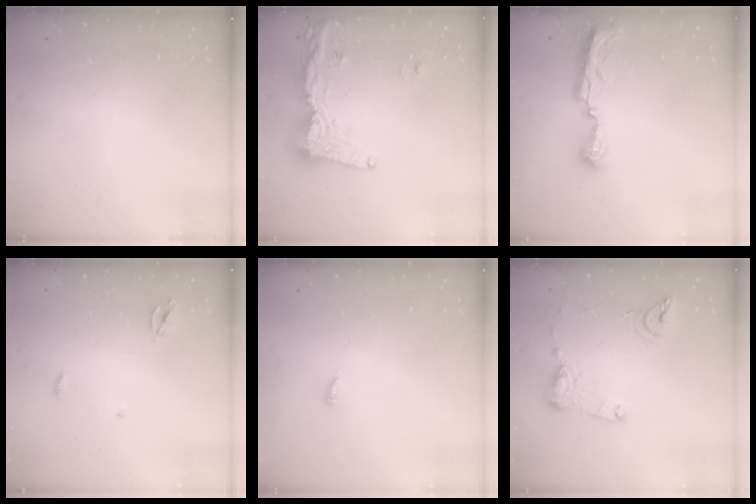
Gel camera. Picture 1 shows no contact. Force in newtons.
{"total": 15.2, "press": 15.1, "slide": 1.5}
{"total": 8.3, "press": 8.2, "slide": 0.4}
{"total": 2.5, "press": 2.5, "slide": 0.1}
{"total": 2.5, "press": 2.5, "slide": 0.2}
{"total": 12.2, "press": 12.2, "slide": 1.0}